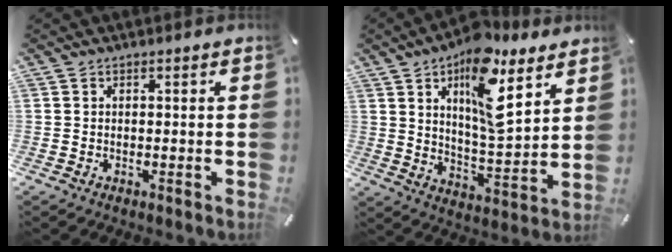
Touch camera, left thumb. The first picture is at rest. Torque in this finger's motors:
{"motor_torque": [2.65, 2.36, 1.63, -1.14, 0.24]}